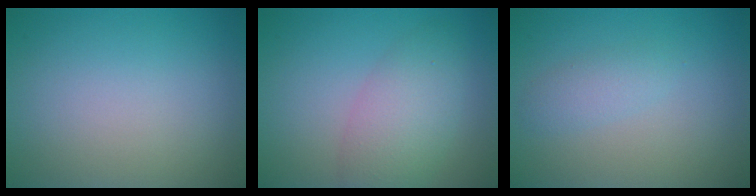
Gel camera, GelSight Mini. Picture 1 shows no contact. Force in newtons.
{"total": 4.5, "press": 4.5, "slide": 0.2}
{"total": 1.5, "press": 1.5, "slide": 0.1}